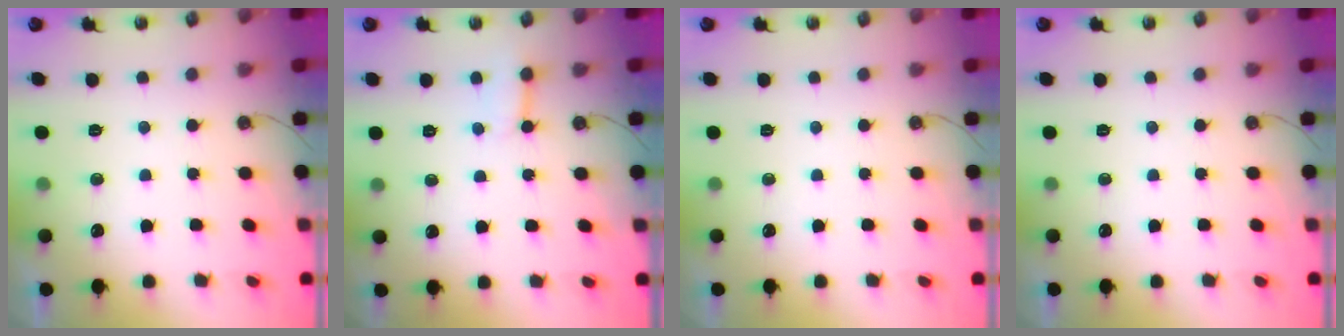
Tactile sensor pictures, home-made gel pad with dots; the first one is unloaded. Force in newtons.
{"total": 3.9, "press": 3.9, "slide": 0.3}
{"total": 0.0}
{"total": 0.0}